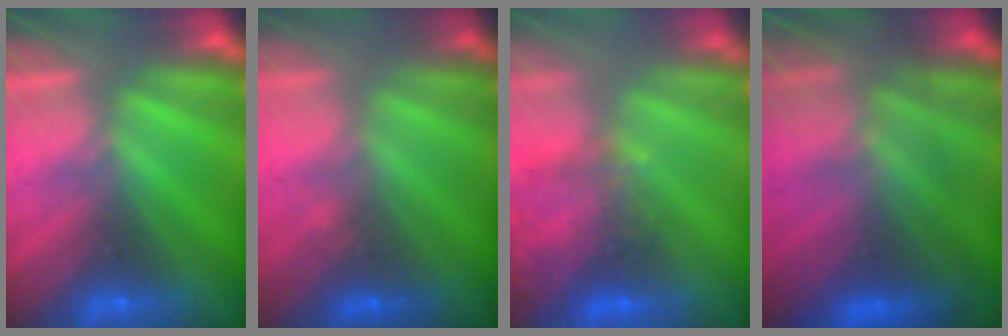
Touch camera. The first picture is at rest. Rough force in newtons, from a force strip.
{"total": 1.9}
{"total": 7.7}
{"total": 7.6}